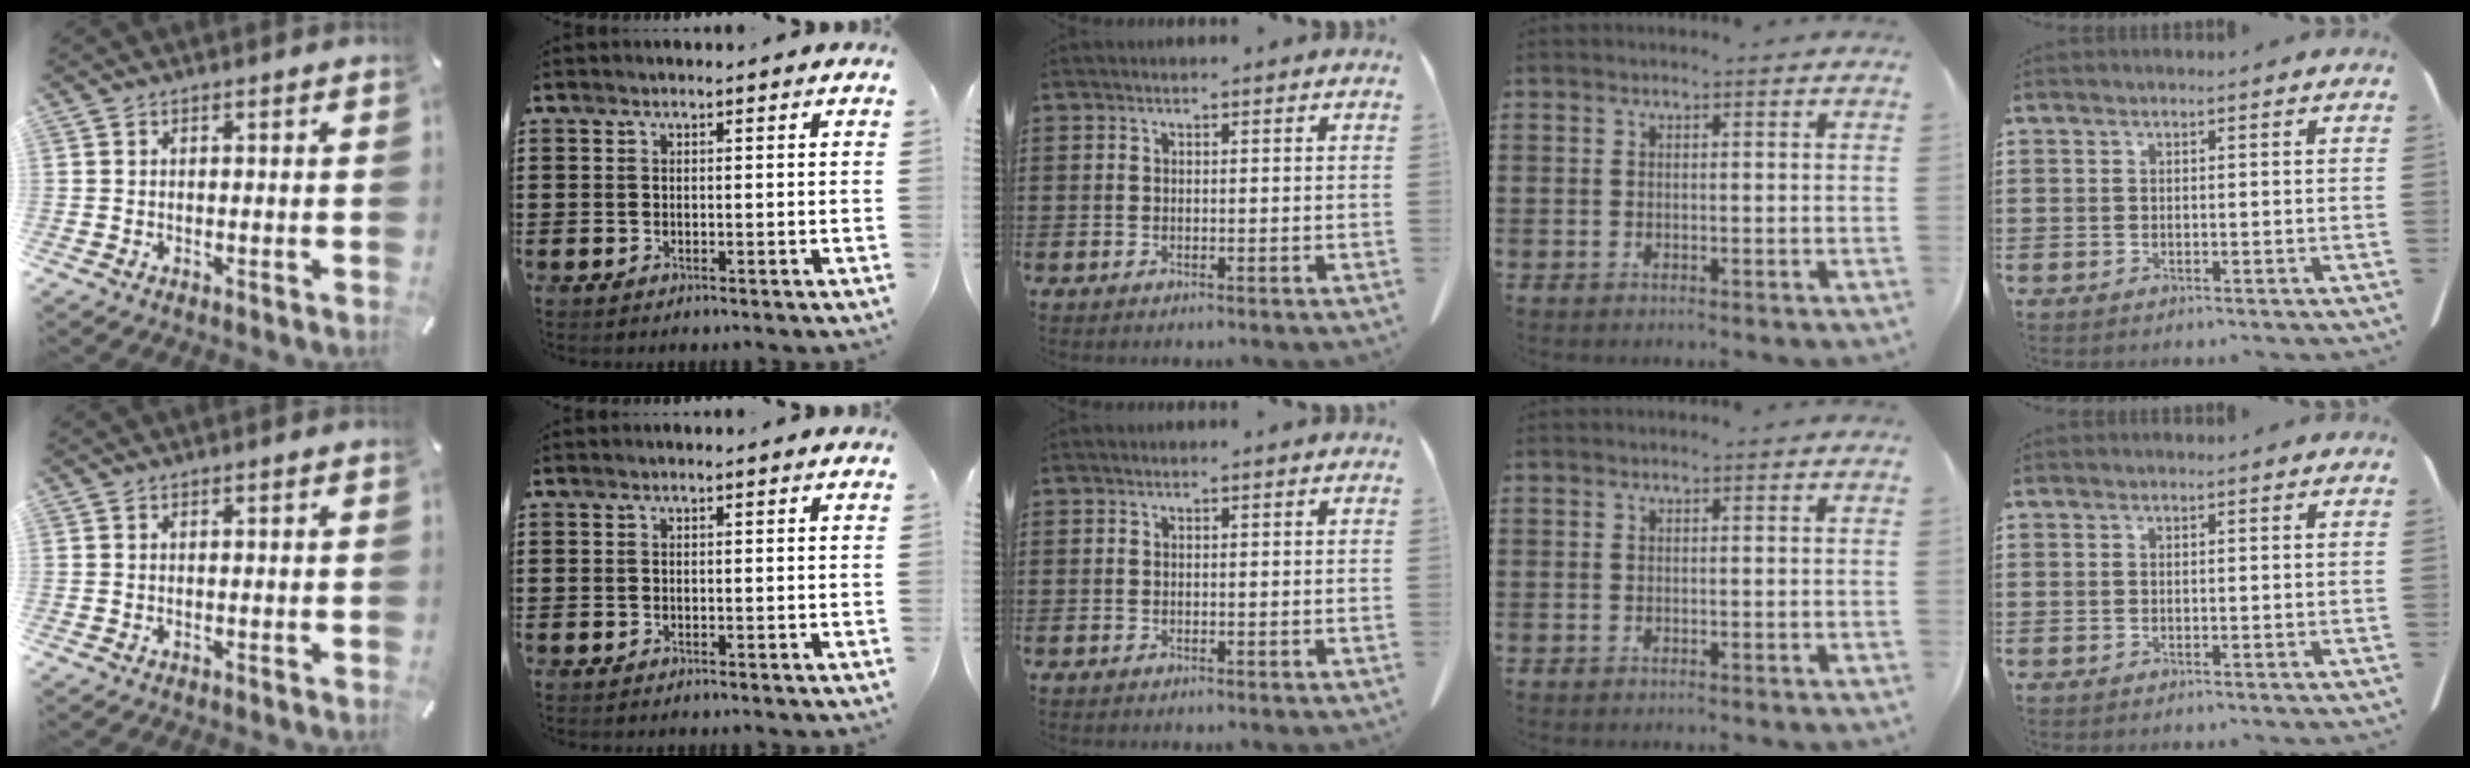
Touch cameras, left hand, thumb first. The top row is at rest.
{}